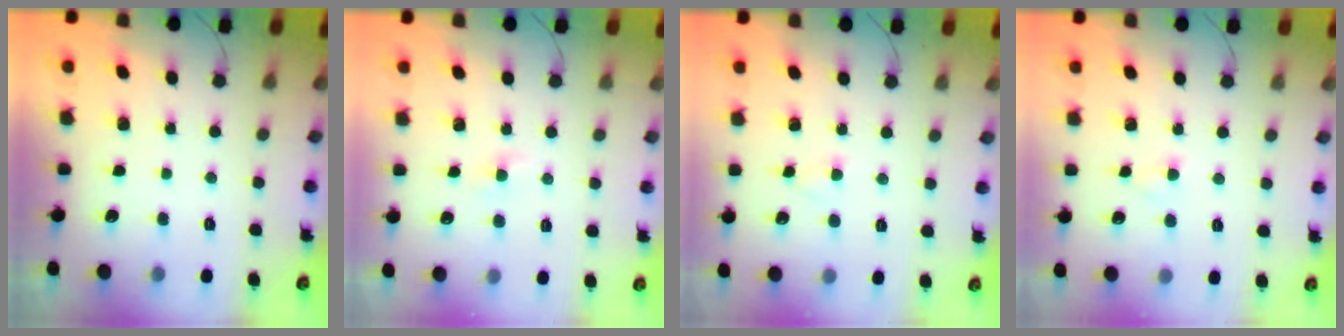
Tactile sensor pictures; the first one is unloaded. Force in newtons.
{"total": 2.1, "press": 1.9, "slide": 0.7}
{"total": 2.0, "press": 1.7, "slide": 1.0}
{"total": 2.7, "press": 2.5, "slide": 0.9}